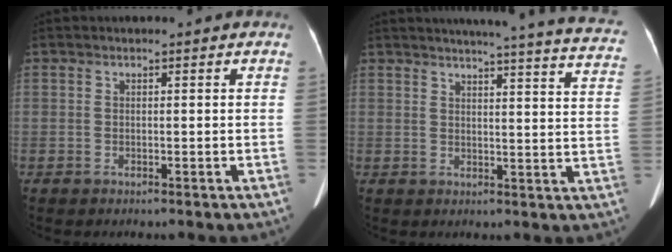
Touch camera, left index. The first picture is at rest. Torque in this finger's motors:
{"motor_torque": [0.79, -1.35, 0.13, 0.07]}